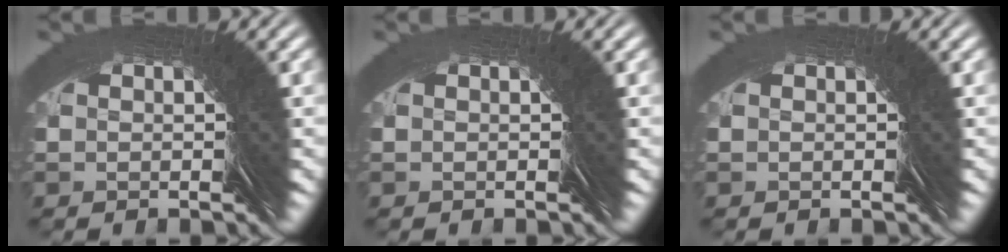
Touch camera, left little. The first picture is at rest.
{"total": 0.0}
{"total": 0.0}